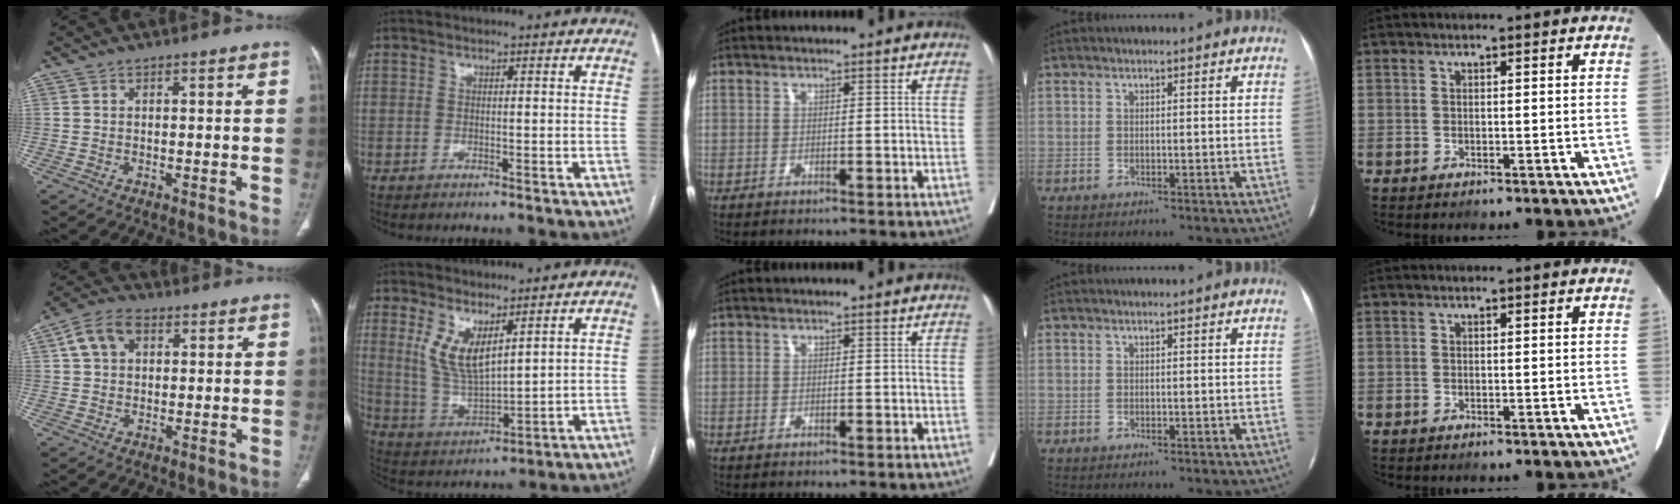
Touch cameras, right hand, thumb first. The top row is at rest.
{"thumb": {"total": 7.3, "force": [2.4, 5.1, 4.6], "torque": [-0.077, 0.012, 0.038]}, "index": {"total": 7.8, "force": [4.1, 2.6, 6.0], "torque": [-0.125, -0.011, 0.094]}}